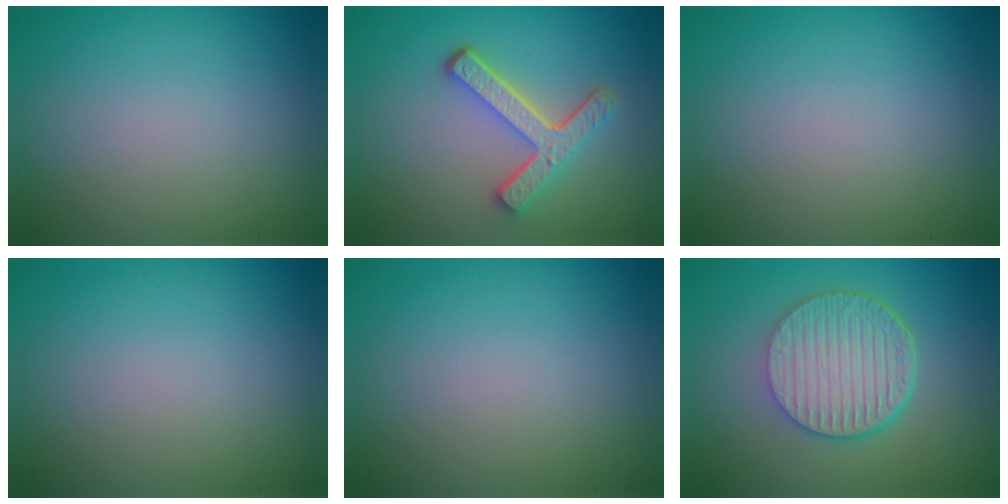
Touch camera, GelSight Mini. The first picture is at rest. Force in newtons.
{"total": 4.7, "press": 3.6, "slide": 3.1}
{"total": 0.0}
{"total": 0.0}
{"total": 0.0}
{"total": 6.8, "press": 4.7, "slide": 4.9}